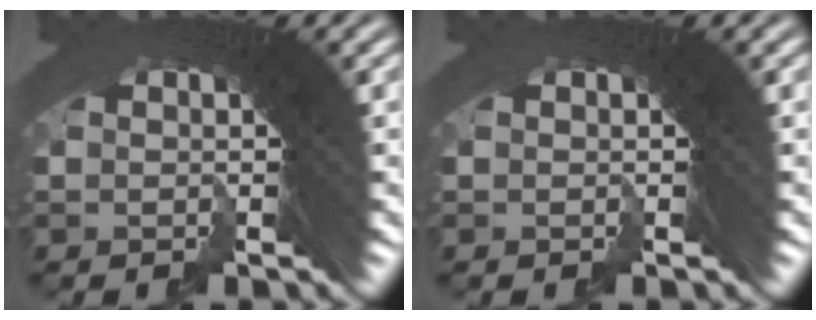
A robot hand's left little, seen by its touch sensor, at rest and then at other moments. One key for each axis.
{"total": 0.0}